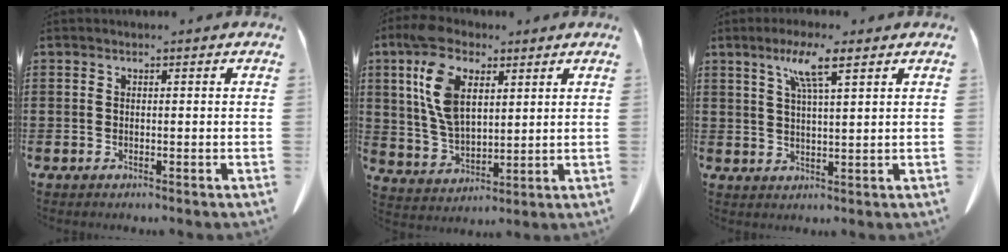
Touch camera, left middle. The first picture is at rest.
{"total": 10.8, "force": [5.1, 5.9, 7.4], "torque": [-0.175, 0.013, 0.093]}
{"total": 6.1, "force": [3.7, 0.4, 4.8], "torque": [-0.105, 0.007, 0.060]}